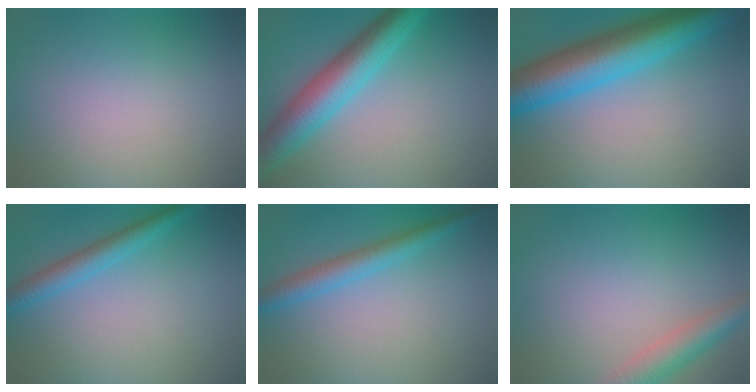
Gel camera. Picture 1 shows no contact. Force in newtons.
{"total": 6.4, "press": 6.4, "slide": 0.2}
{"total": 9.7, "press": 9.7, "slide": 0.3}
{"total": 2.8, "press": 2.7, "slide": 0.2}
{"total": 3.0, "press": 3.0, "slide": 0.1}
{"total": 3.9, "press": 3.9, "slide": 0.3}